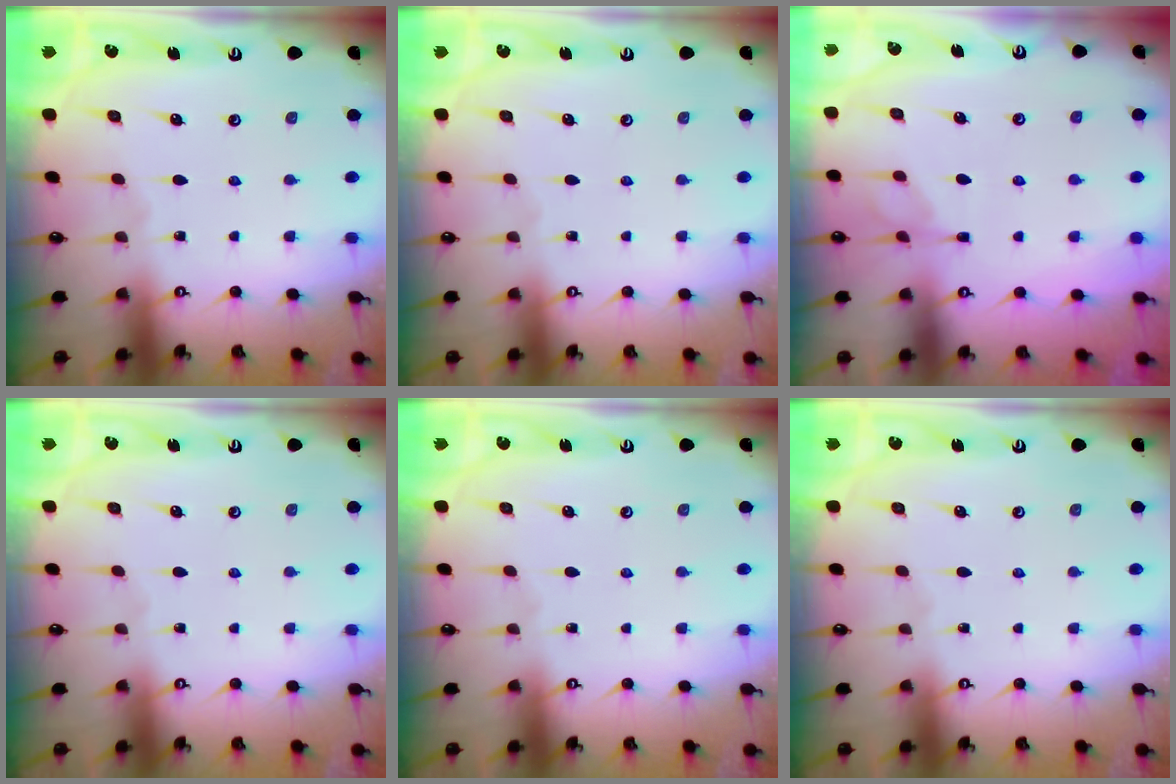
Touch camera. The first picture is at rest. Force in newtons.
{"total": 0.0}
{"total": 1.3, "press": 0.5, "slide": 1.2}
{"total": 0.0}
{"total": 0.0}
{"total": 0.0}